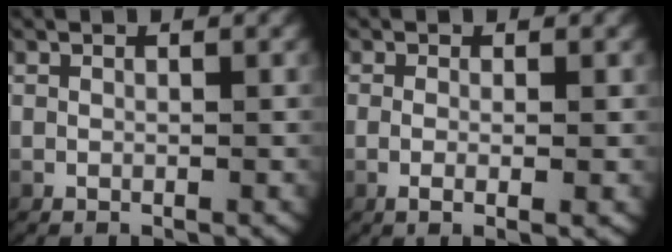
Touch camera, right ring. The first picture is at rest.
{"total": 2.3, "force": [-0.5, 0.2, 2.3], "torque": [-0.047, -0.012, -0.002]}